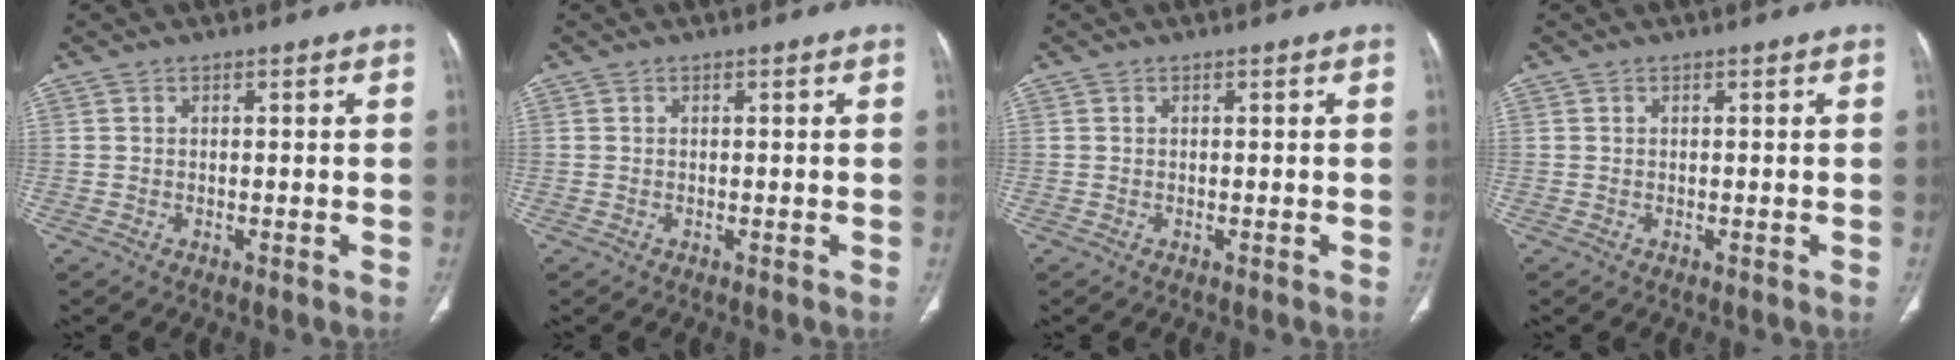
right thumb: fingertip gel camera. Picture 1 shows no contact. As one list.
[{"total": 0.0}, {"total": 0.0}, {"total": 0.0}]